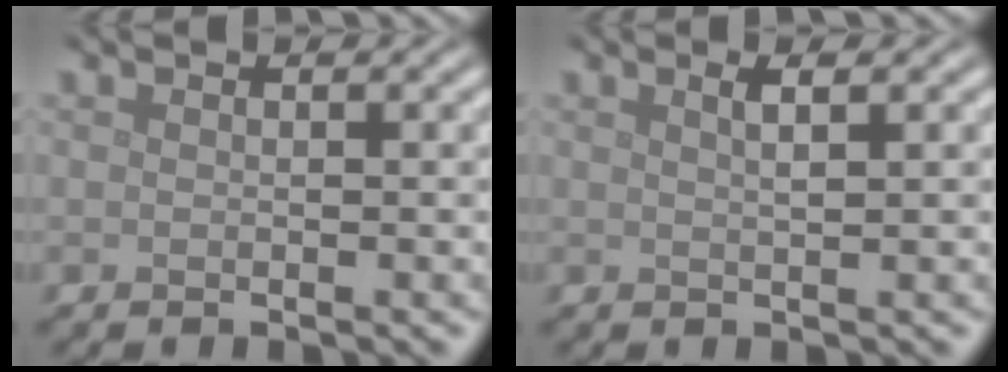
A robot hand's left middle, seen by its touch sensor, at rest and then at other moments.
{"total": 1.6, "force": [0.8, 0.4, 1.3], "torque": [-0.016, 0.005, 0.009]}